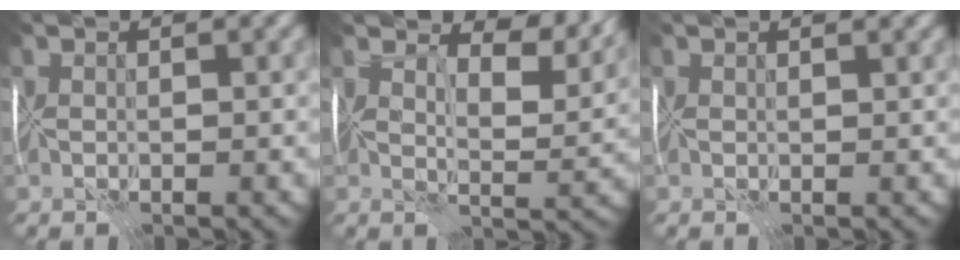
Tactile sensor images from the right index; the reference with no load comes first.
{"total": 7.2, "force": [5.7, 2.0, 3.8], "torque": [-0.066, 0.002, 0.079]}
{"total": 1.7, "force": [1.3, 0.5, 0.9], "torque": [-0.004, 0.004, 0.013]}